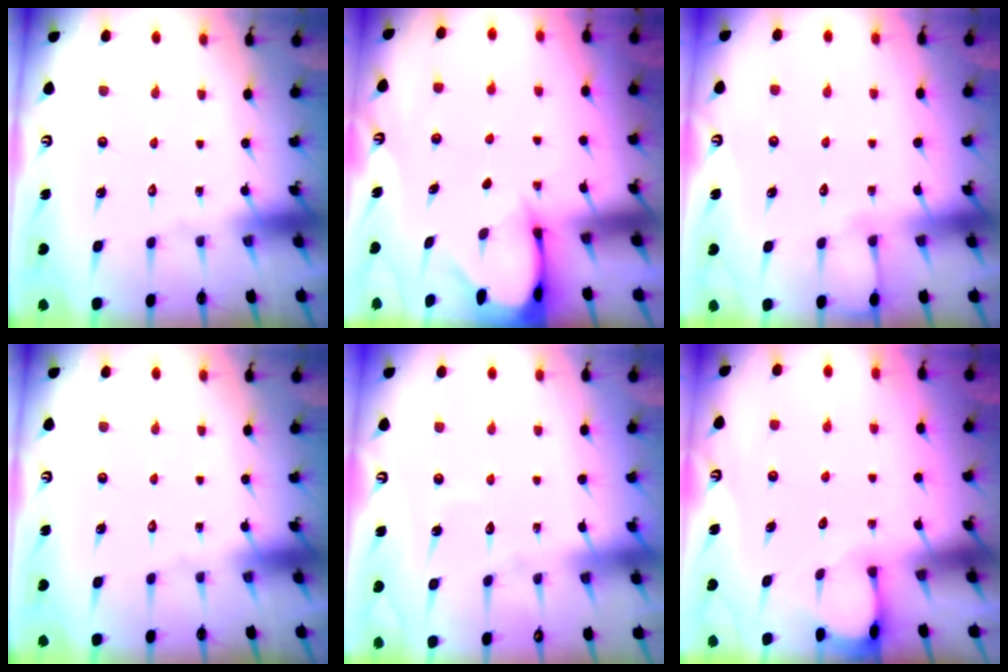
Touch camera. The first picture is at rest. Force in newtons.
{"total": 2.4, "press": 2.3, "slide": 0.3}
{"total": 3.8, "press": 3.8, "slide": 0.5}
{"total": 0.0}
{"total": 2.5, "press": 2.5, "slide": 0.3}
{"total": 2.0, "press": 2.0, "slide": 0.3}